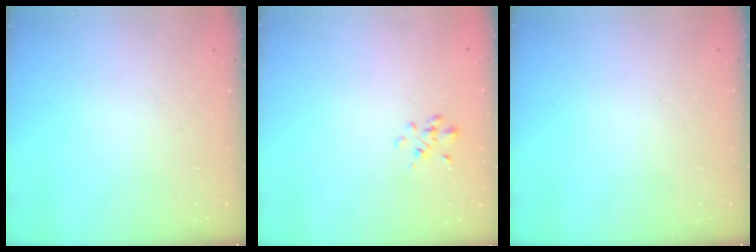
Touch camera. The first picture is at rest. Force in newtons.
{"total": 1.6, "press": 1.5, "slide": 0.6}
{"total": 0.0}